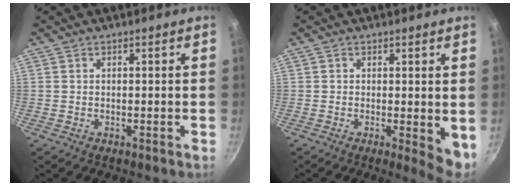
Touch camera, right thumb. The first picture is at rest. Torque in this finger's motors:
{"motor_torque": [-0.33, 0.51, 0.00, -0.17, 0.14]}